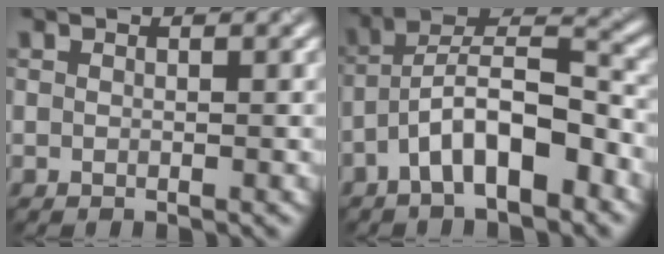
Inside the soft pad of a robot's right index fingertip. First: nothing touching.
{"total": 7.7, "force": [-4.5, 2.2, 5.8], "torque": [-0.102, 0.030, -0.071]}